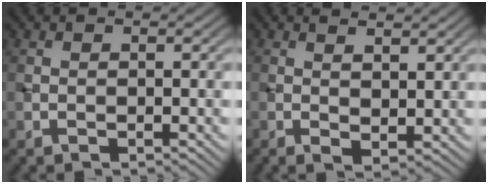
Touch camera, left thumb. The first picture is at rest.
{"total": 2.8, "force": [1.5, 0.7, 2.3], "torque": [-0.047, -0.007, 0.032]}